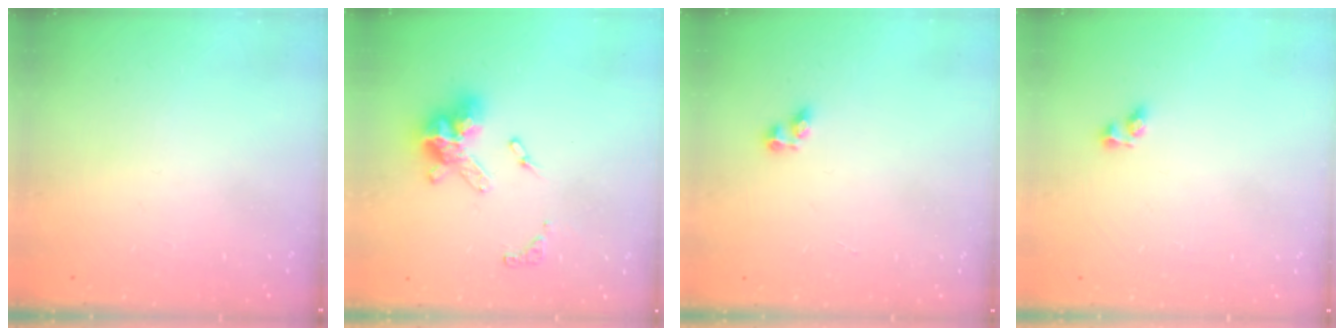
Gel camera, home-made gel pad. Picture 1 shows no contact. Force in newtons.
{"total": 14.1, "press": 14.1, "slide": 0.9}
{"total": 3.3, "press": 3.1, "slide": 1.2}
{"total": 4.0, "press": 4.0, "slide": 0.3}